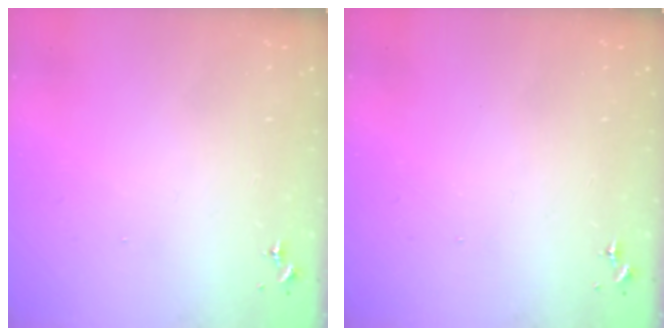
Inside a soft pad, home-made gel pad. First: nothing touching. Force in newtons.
{"total": 0.0}